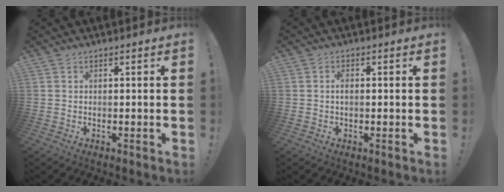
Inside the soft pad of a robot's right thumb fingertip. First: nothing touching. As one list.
[{"total": 1.7, "force": [0.0, 0.9, 1.4], "torque": [-0.028, 0.006, 0.000]}]